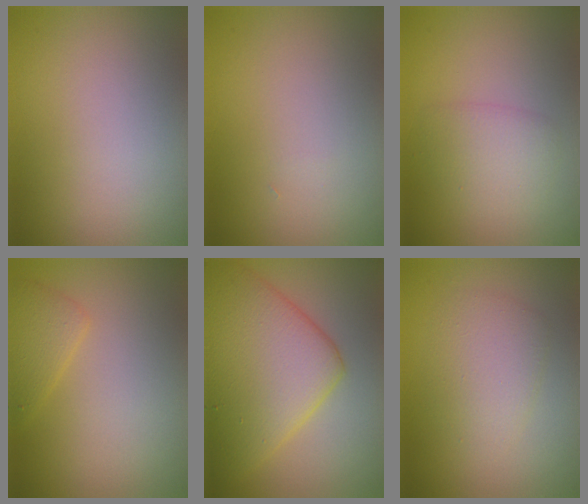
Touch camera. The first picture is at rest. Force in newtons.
{"total": 0.0}
{"total": 2.4, "press": 2.4, "slide": 0.1}
{"total": 1.9, "press": 1.9, "slide": 0.1}
{"total": 9.9, "press": 9.9, "slide": 0.3}
{"total": 2.8, "press": 2.8, "slide": 0.2}